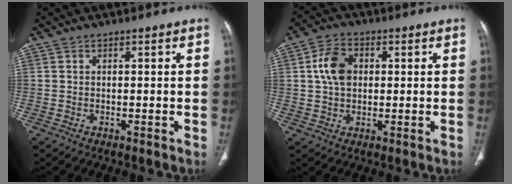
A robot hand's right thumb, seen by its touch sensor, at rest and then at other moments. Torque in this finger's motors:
{"motor_torque": [1.23, 1.07, 0.82, -0.04, 0.26]}